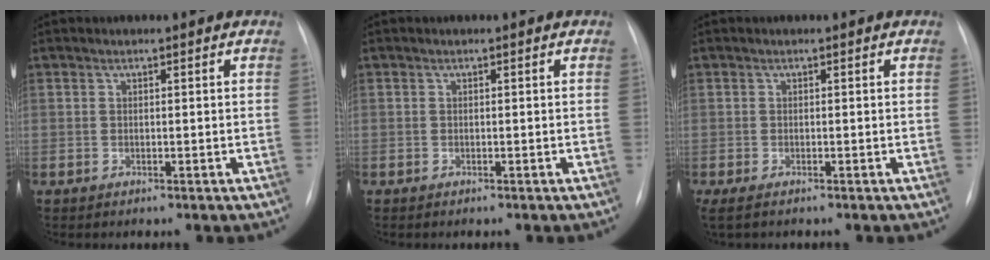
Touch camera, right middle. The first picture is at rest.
{"total": 0.0}
{"total": 1.2, "force": [-1.0, 0.1, 0.8], "torque": [-0.007, -0.002, -0.008]}